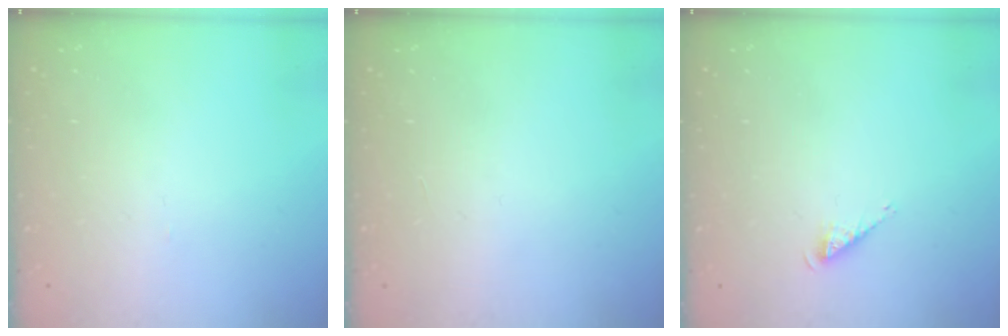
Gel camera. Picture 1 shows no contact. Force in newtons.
{"total": 0.0}
{"total": 2.6, "press": 2.6, "slide": 0.4}